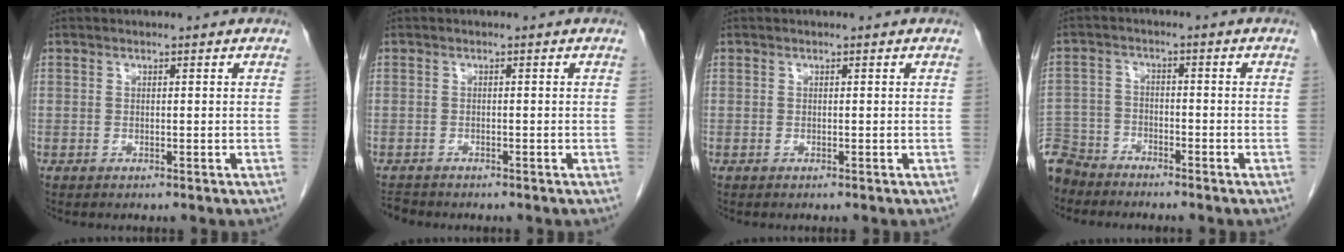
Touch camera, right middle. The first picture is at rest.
{"total": 1.8, "force": [-1.7, 0.4, 0.0], "torque": [-0.007, -0.009, -0.028]}
{"total": 0.0}
{"total": 8.5, "force": [-7.5, 3.9, 1.0], "torque": [-0.029, -0.001, -0.144]}